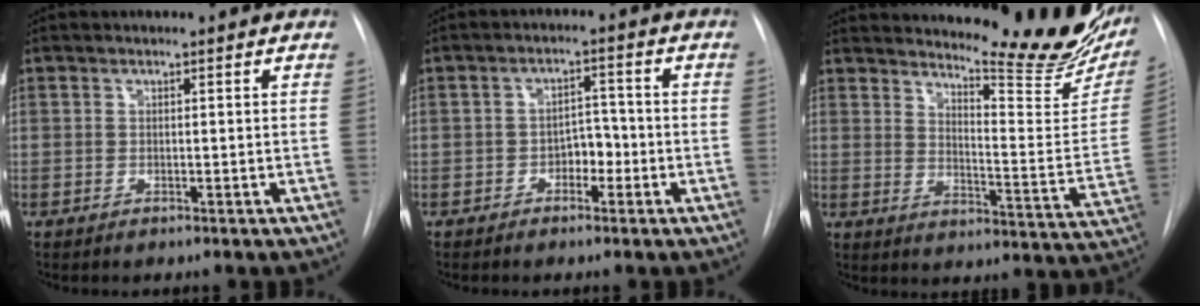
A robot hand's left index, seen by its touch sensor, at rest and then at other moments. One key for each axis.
{"total": 3.3, "fx": -1.5, "fy": 2.1, "fz": 2.2, "tx": -0.025, "ty": 0.010, "tz": -0.027}
{"total": 22.9, "fx": 19.8, "fy": 3.6, "fz": 10.9, "tx": -0.148, "ty": -0.098, "tz": 0.238}